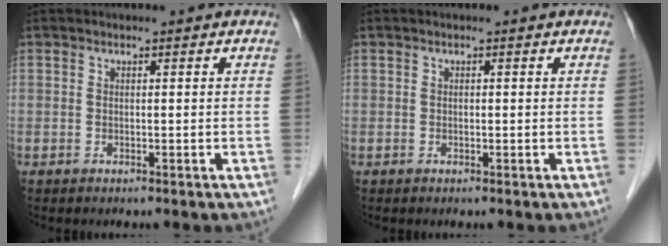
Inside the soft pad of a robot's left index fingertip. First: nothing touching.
{"total": 0.0}